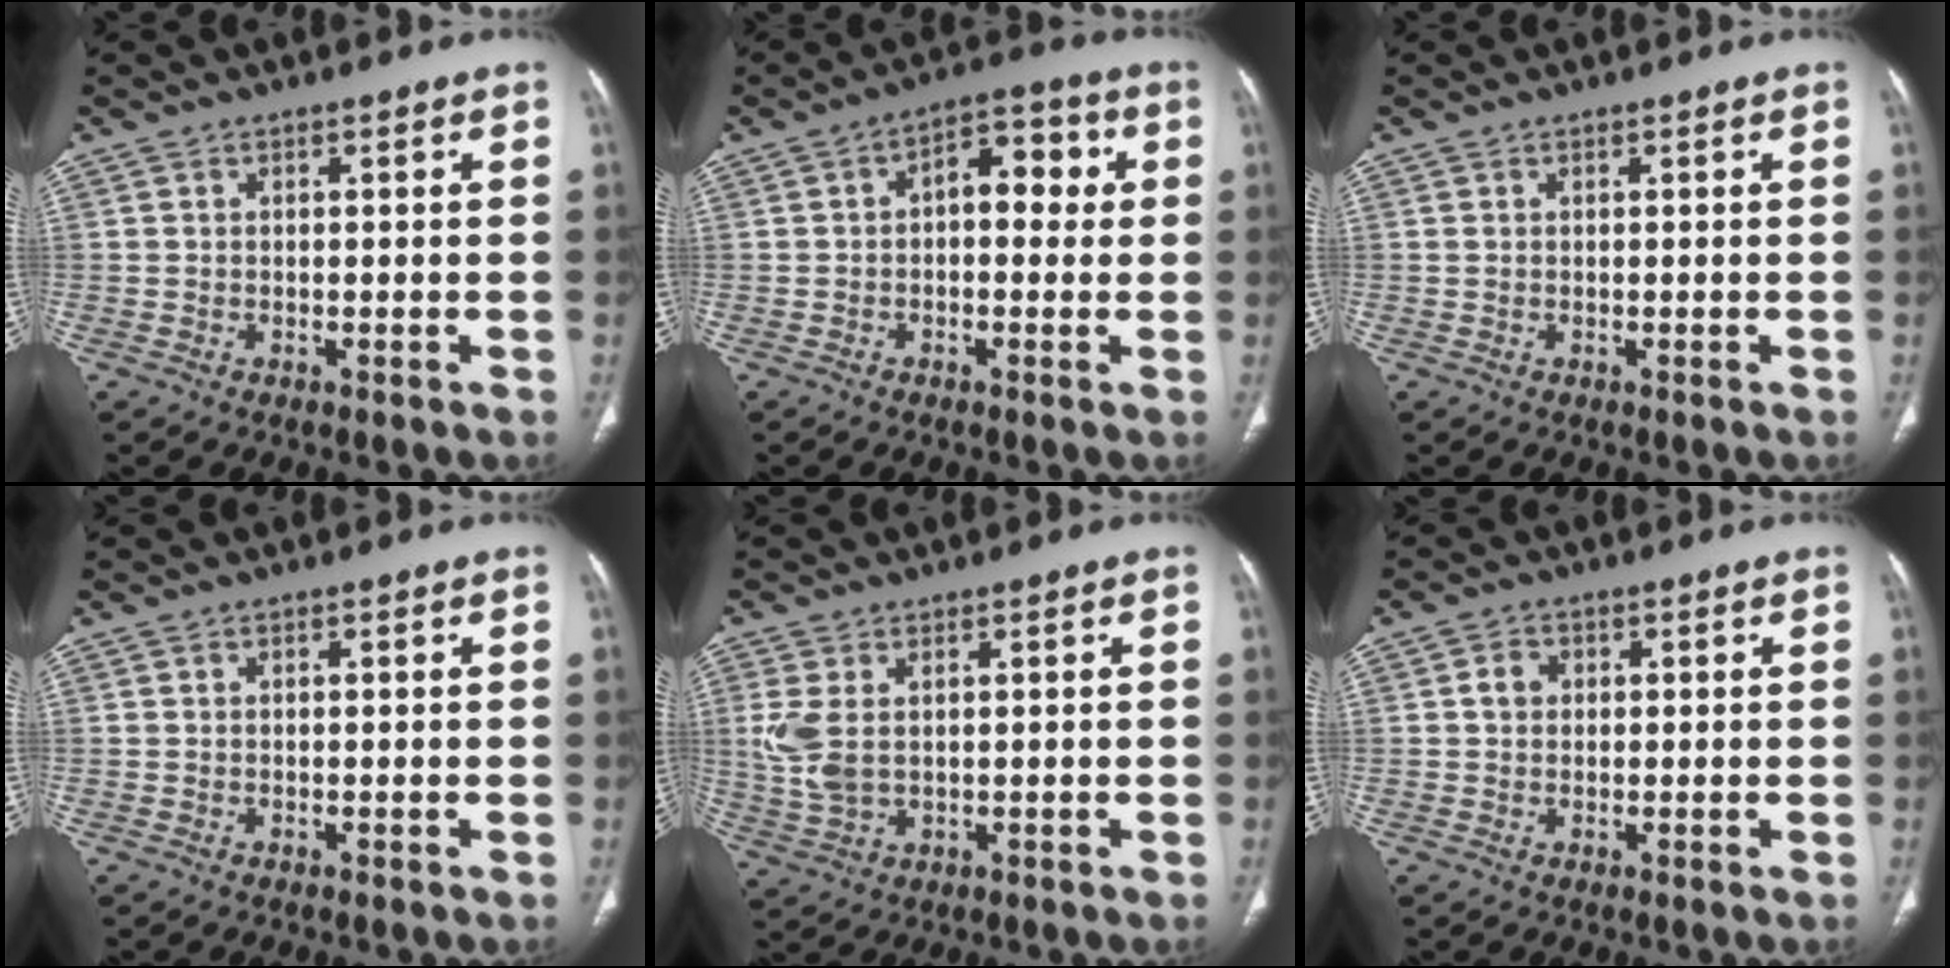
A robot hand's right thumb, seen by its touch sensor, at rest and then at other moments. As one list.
[{"total": 7.9, "force": [0.9, 4.6, 6.4], "torque": [-0.057, 0.025, 0.003]}, {"total": 0.0}, {"total": 0.0}, {"total": 6.4, "force": [1.0, 3.8, 5.0], "torque": [-0.130, 0.000, 0.031]}, {"total": 2.5, "force": [0.4, 2.1, 1.3], "torque": [-0.015, 0.005, 0.006]}]